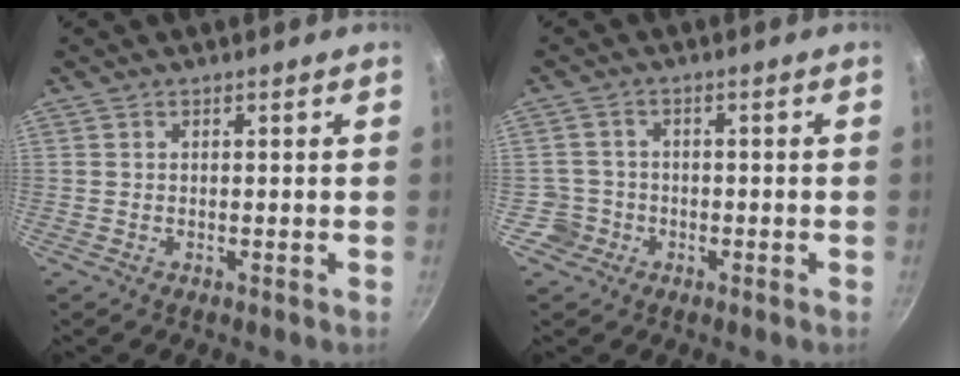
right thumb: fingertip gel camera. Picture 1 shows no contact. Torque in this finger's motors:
{"motor_torque": [-0.15, 0.00, 0.19, -0.10, -0.03]}